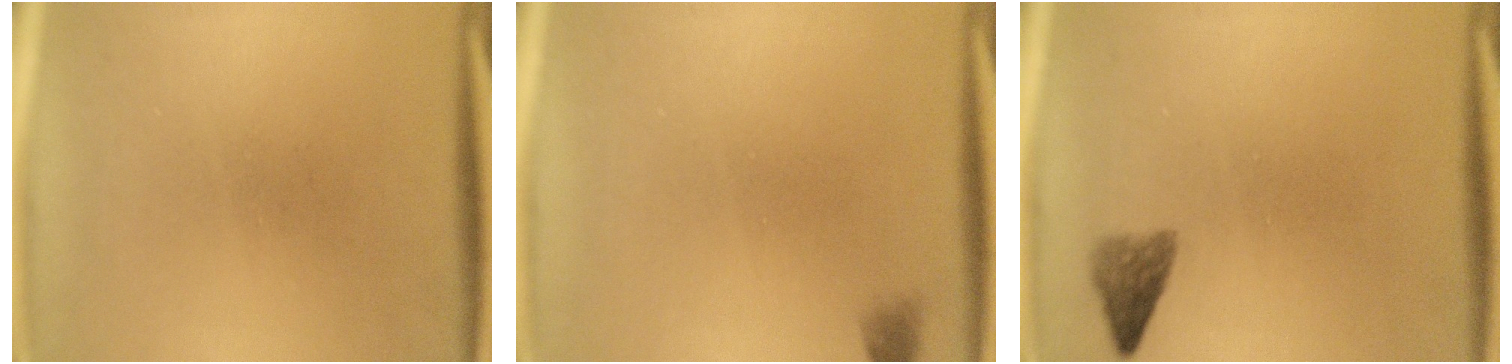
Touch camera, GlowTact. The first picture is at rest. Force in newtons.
{"total": 1.1}
{"total": 2.3}